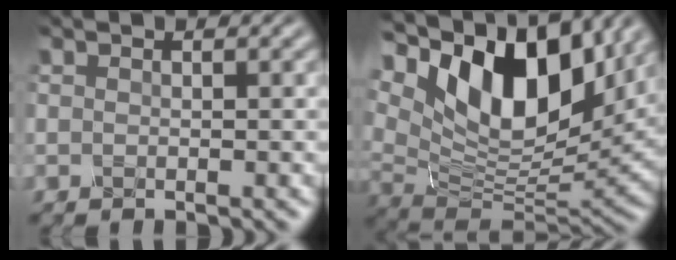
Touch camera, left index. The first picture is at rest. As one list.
[{"total": 14.5, "force": [5.7, 7.3, 11.2], "torque": [-0.196, 0.022, 0.091]}]